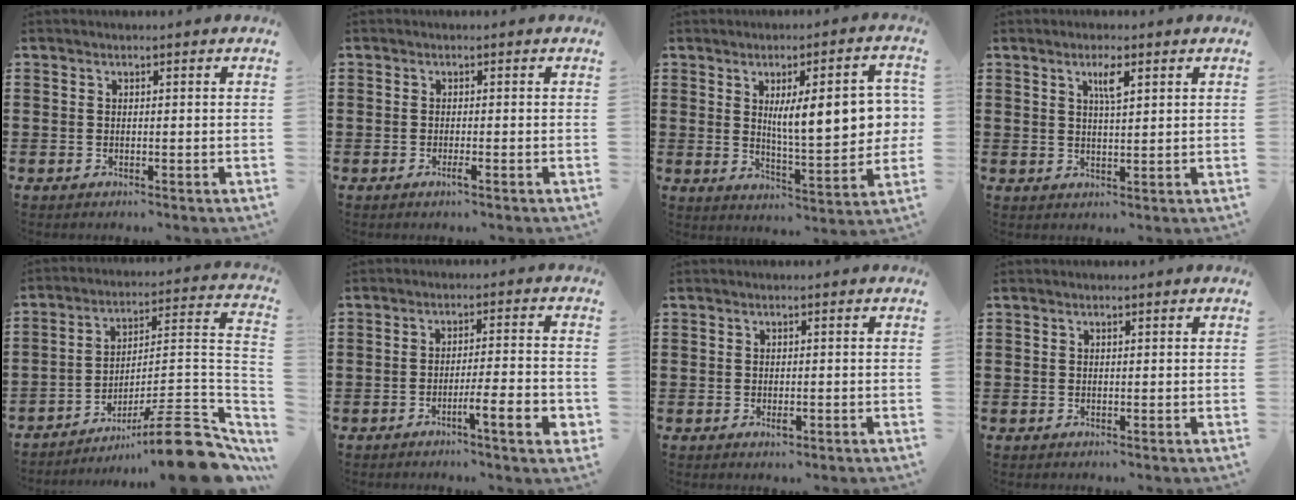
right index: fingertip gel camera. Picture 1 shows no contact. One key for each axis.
{"total": 1.2, "fx": -0.7, "fy": 0.1, "fz": 1.0, "tx": -0.017, "ty": -0.002, "tz": -0.012}
{"total": 11.3, "fx": 2.1, "fy": 3.2, "fz": 10.7, "tx": -0.155, "ty": -0.007, "tz": 0.029}
{"total": 3.2, "fx": 1.6, "fy": 0.7, "fz": 2.8, "tx": -0.051, "ty": 0.002, "tz": 0.023}
{"total": 11.5, "fx": -7.9, "fy": 1.2, "fz": 8.3, "tx": -0.113, "ty": 0.014, "tz": -0.145}
{"total": 6.7, "fx": -3.0, "fy": 0.8, "fz": 6.0, "tx": -0.093, "ty": -0.002, "tz": -0.050}
{"total": 1.0, "fx": -0.4, "fy": 0.5, "fz": 0.8, "tx": -0.016, "ty": -0.002, "tz": -0.006}
{"total": 0.0}